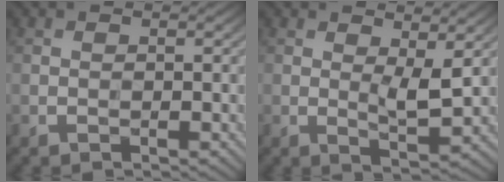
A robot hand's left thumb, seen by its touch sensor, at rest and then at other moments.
{"total": 3.9, "force": [1.2, 1.1, 3.5], "torque": [-0.070, -0.005, 0.024]}